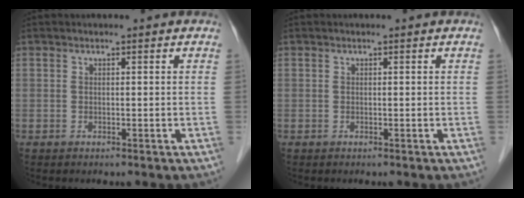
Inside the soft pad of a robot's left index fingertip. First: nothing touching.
{"total": 0.0}